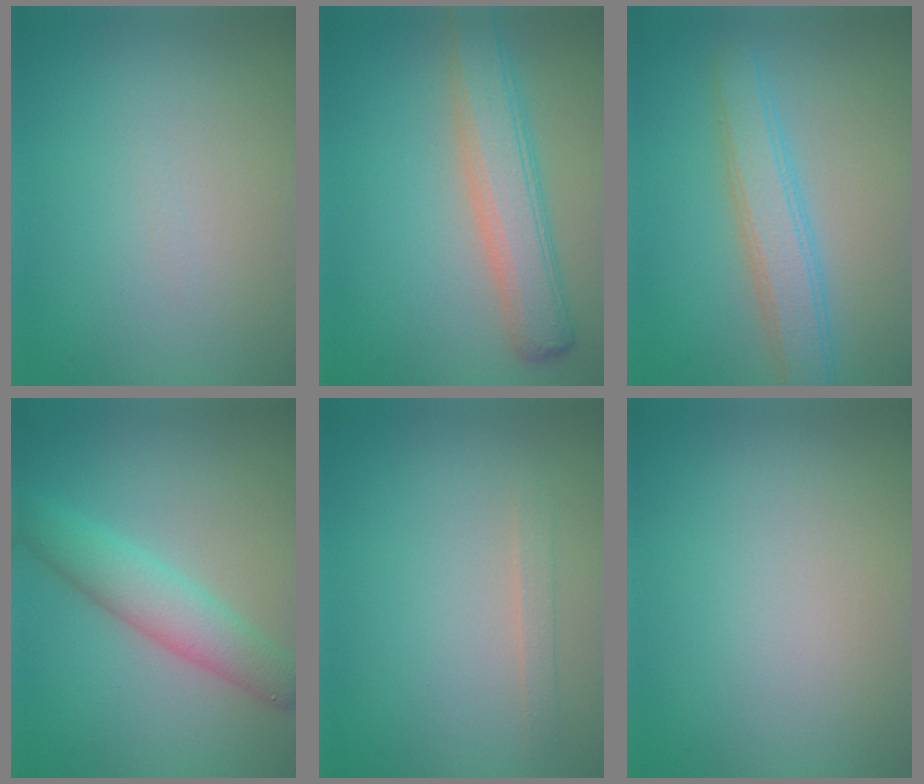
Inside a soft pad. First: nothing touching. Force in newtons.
{"total": 6.0, "press": 6.0, "slide": 0.5}
{"total": 4.3, "press": 4.3, "slide": 0.1}
{"total": 4.8, "press": 4.8, "slide": 0.1}
{"total": 1.2, "press": 1.2, "slide": 0.1}
{"total": 0.0}